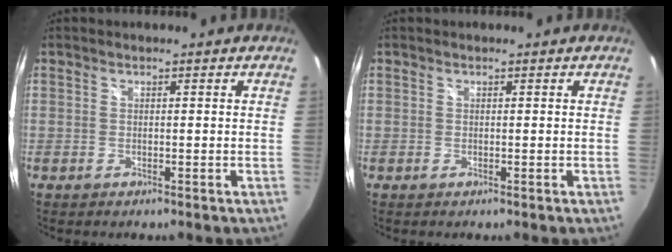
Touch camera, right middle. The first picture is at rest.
{"total": 0.0}